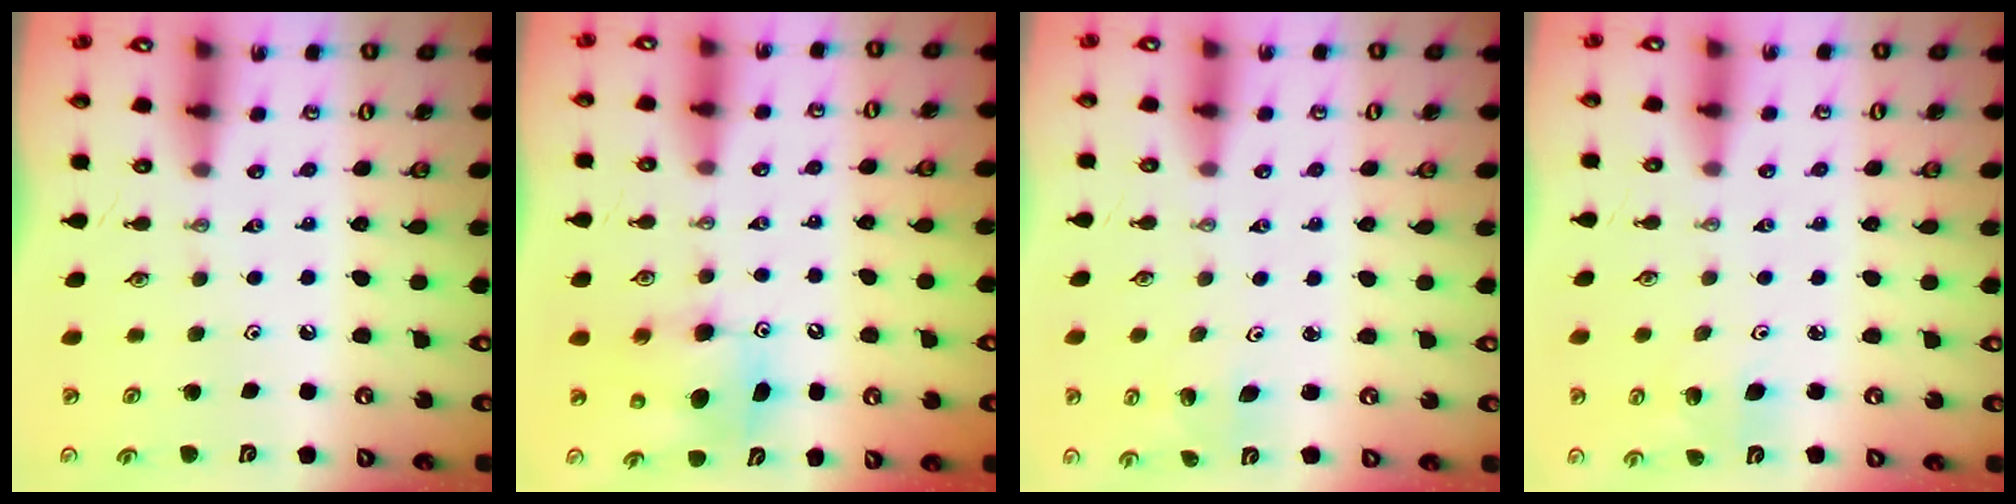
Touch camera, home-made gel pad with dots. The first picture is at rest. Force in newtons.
{"total": 8.2, "press": 8.0, "slide": 1.7}
{"total": 2.0, "press": 2.0, "slide": 0.1}
{"total": 4.8, "press": 4.7, "slide": 1.2}